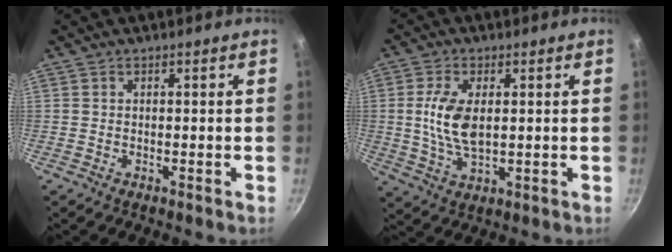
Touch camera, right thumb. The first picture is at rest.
{"total": 9.1, "force": [1.1, 4.8, 7.7], "torque": [-0.152, -0.005, 0.022]}